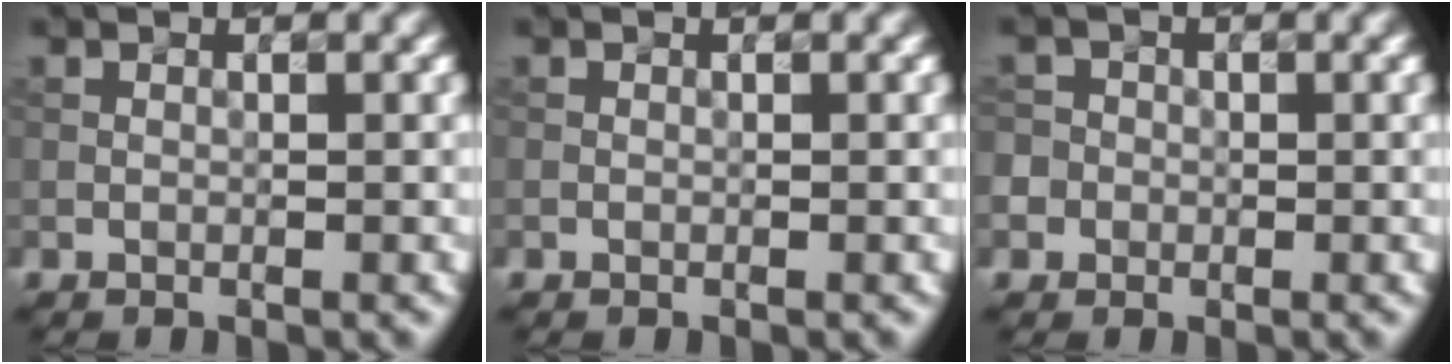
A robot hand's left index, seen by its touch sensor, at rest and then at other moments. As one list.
[{"total": 0.0}, {"total": 3.4, "force": [-0.4, 3.3, 0.9], "torque": [0.004, 0.019, -0.035]}]